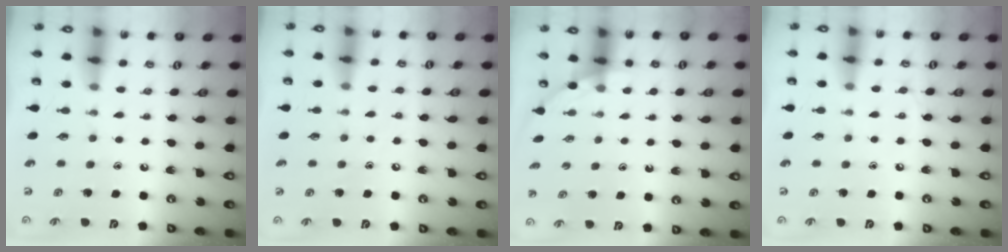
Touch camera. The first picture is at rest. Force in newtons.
{"total": 5.3, "press": 5.3, "slide": 0.7}
{"total": 0.9, "press": 0.9, "slide": 0.2}
{"total": 4.6, "press": 4.5, "slide": 0.6}